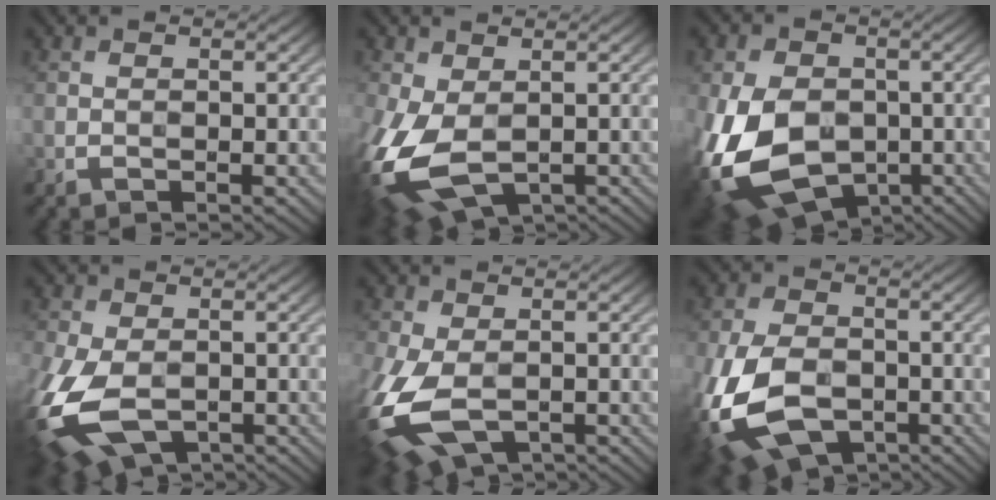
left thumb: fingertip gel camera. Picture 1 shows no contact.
{"total": 11.8, "force": [-2.9, 7.2, 8.9], "torque": [-0.245, -0.036, -0.040]}
{"total": 17.3, "force": [-5.0, 12.0, 11.3], "torque": [-0.254, -0.038, -0.081]}
{"total": 13.6, "force": [-5.0, 7.9, 9.8], "torque": [-0.252, -0.053, -0.082]}
{"total": 12.0, "force": [-4.3, 6.8, 8.9], "torque": [-0.236, -0.047, -0.067]}
{"total": 15.6, "force": [-6.3, 9.7, 10.5], "torque": [-0.278, -0.052, -0.111]}